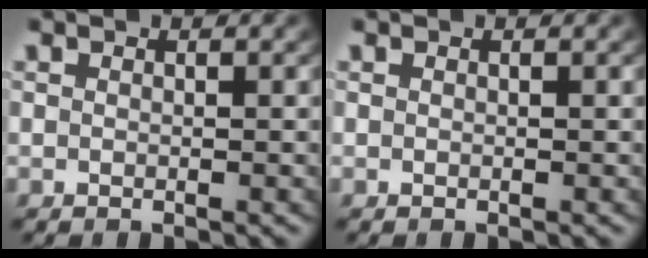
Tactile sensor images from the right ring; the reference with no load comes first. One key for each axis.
{"total": 0.0}